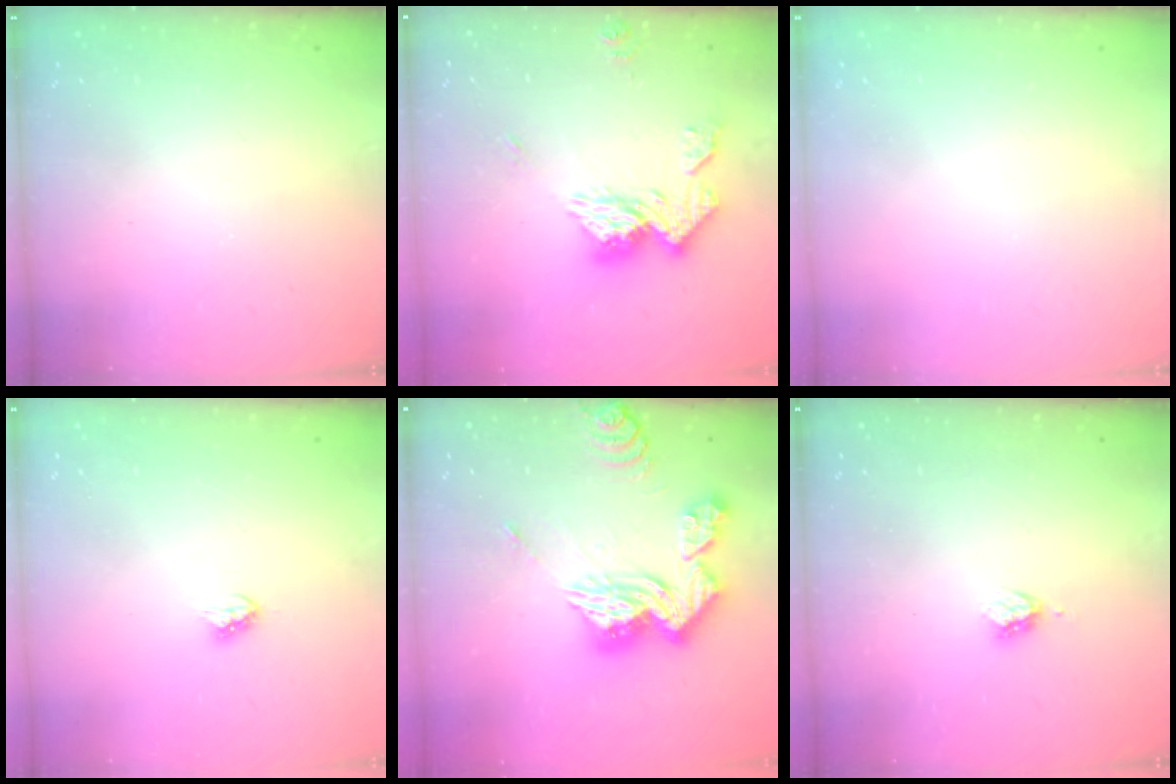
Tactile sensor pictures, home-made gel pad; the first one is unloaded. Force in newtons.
{"total": 14.8, "press": 14.7, "slide": 1.6}
{"total": 0.0}
{"total": 3.5, "press": 3.5, "slide": 0.2}
{"total": 18.2, "press": 18.1, "slide": 1.9}
{"total": 4.5, "press": 4.5, "slide": 0.5}